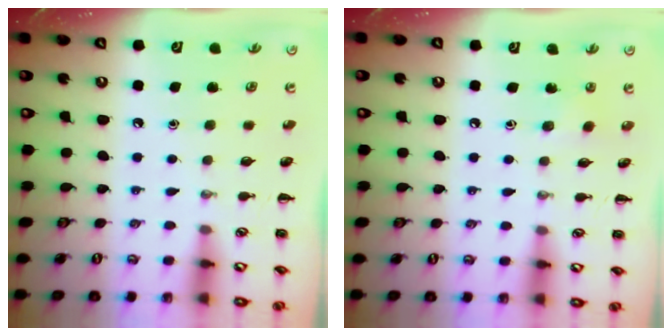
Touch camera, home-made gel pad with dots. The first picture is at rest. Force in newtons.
{"total": 3.2, "press": 3.1, "slide": 1.0}